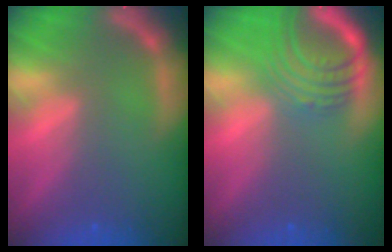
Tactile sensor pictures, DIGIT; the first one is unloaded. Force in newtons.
{"total": 7.6}